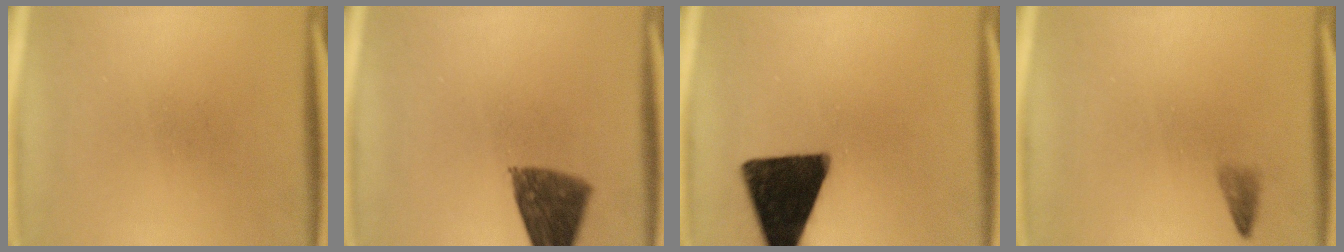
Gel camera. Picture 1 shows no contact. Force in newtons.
{"total": 9.4}
{"total": 17.2}
{"total": 1.2}